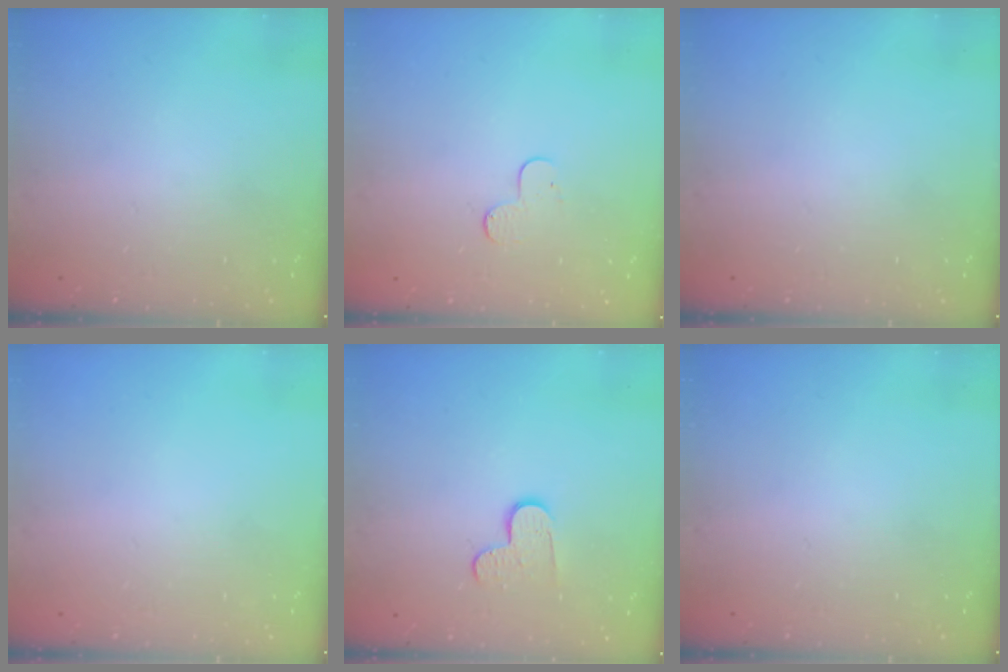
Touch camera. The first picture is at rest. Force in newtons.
{"total": 4.9, "press": 4.9, "slide": 0.5}
{"total": 0.0}
{"total": 0.0}
{"total": 7.9, "press": 7.9, "slide": 0.5}
{"total": 0.0}